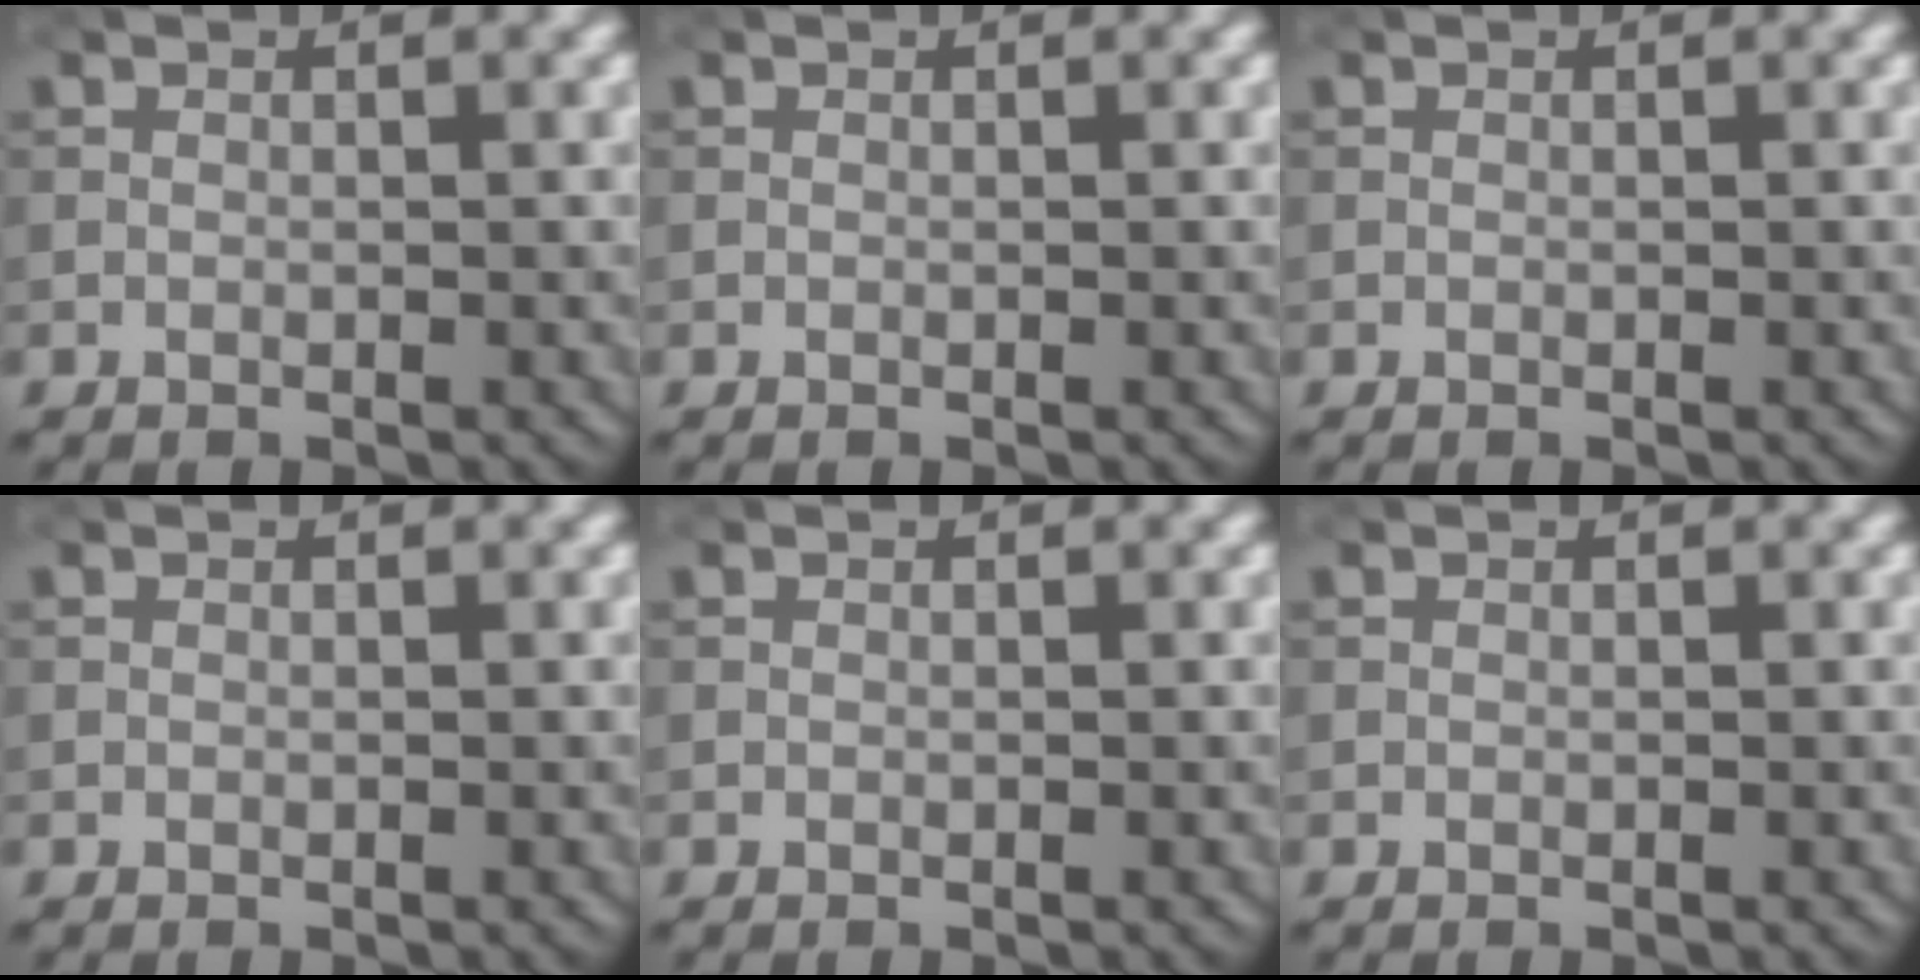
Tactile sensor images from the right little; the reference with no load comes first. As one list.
[{"total": 0.0}, {"total": 0.0}, {"total": 0.0}, {"total": 0.0}, {"total": 0.0}]